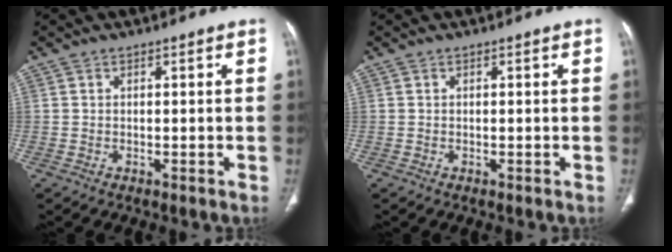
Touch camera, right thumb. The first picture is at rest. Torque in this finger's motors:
{"motor_torque": [0.02, 0.01, -0.12, 0.11, 0.10]}